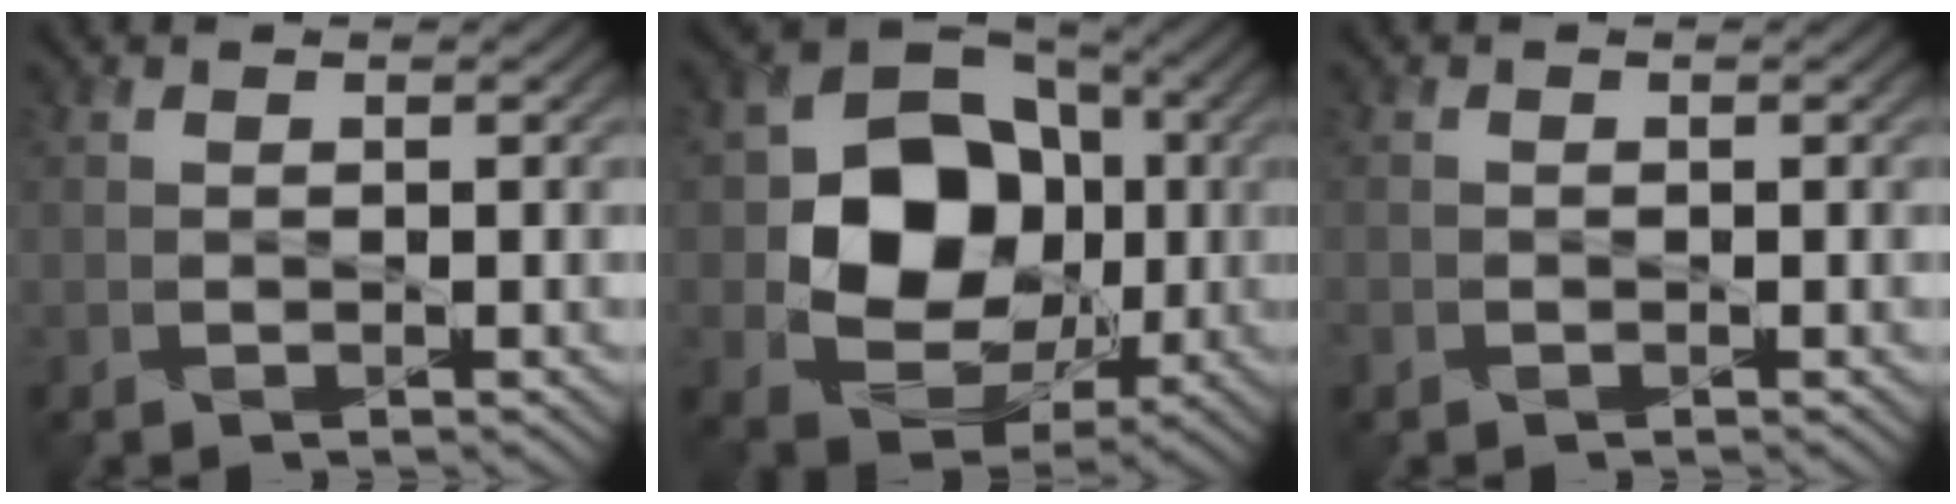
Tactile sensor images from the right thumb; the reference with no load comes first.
{"total": 13.1, "force": [-0.1, 10.5, 7.8], "torque": [-0.138, -0.005, -0.005]}
{"total": 0.6, "force": [-0.5, 0.3, 0.0], "torque": [-0.002, -0.003, -0.011]}